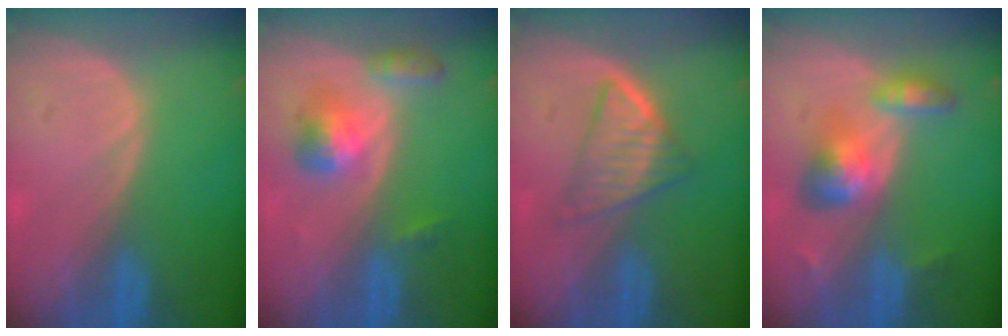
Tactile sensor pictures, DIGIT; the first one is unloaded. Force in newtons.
{"total": 5.4, "press": 5.0, "slide": 2.2}
{"total": 5.3, "press": 5.0, "slide": 1.8}
{"total": 6.1, "press": 5.7, "slide": 2.1}